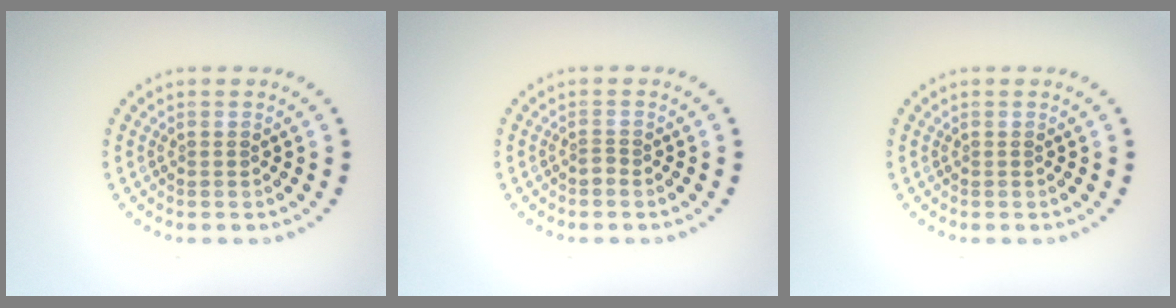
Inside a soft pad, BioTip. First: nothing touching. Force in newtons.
{"total": 0.7, "press": 0.4, "slide": 0.6}
{"total": 0.0}